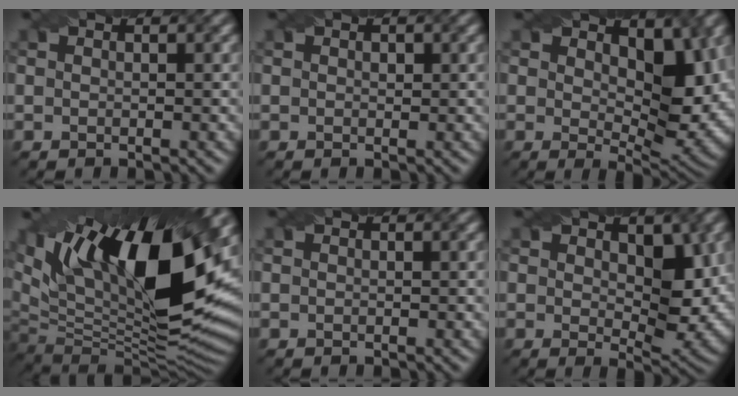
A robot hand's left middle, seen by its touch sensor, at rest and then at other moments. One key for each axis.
{"total": 0.7, "fx": 0.3, "fy": 0.4, "fz": 0.5, "tx": -0.005, "ty": -0.001, "tz": 0.004}
{"total": 8.3, "fx": 2.4, "fy": 4.5, "fz": 6.5, "tx": -0.105, "ty": -0.022, "tz": 0.043}
{"total": 18.0, "fx": 7.0, "fy": 7.6, "fz": 14.8, "tx": -0.239, "ty": 0.019, "tz": 0.118}
{"total": 0.0}
{"total": 6.0, "fx": 1.4, "fy": 3.3, "fz": 4.8, "tx": -0.074, "ty": -0.019, "tz": 0.030}